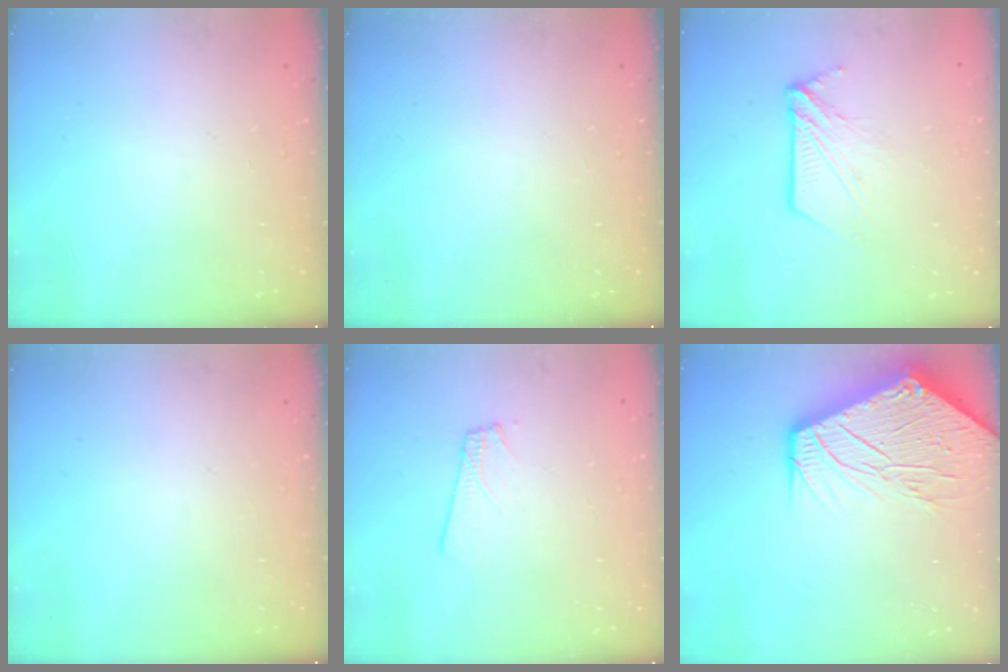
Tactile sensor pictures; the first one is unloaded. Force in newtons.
{"total": 0.0}
{"total": 7.9, "press": 7.9, "slide": 0.5}
{"total": 0.0}
{"total": 1.8, "press": 1.8, "slide": 0.1}
{"total": 20.5, "press": 20.4, "slide": 1.9}